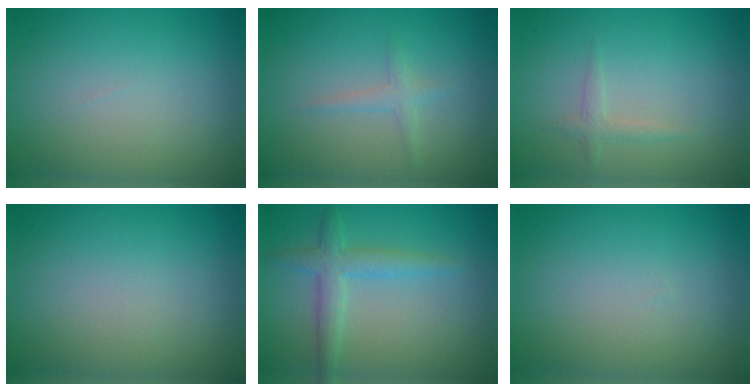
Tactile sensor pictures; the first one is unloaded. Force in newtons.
{"total": 1.2, "press": 1.2, "slide": 0.1}
{"total": 1.1, "press": 1.1, "slide": 0.0}
{"total": 0.0}
{"total": 2.8, "press": 2.8, "slide": 0.1}
{"total": 0.0}